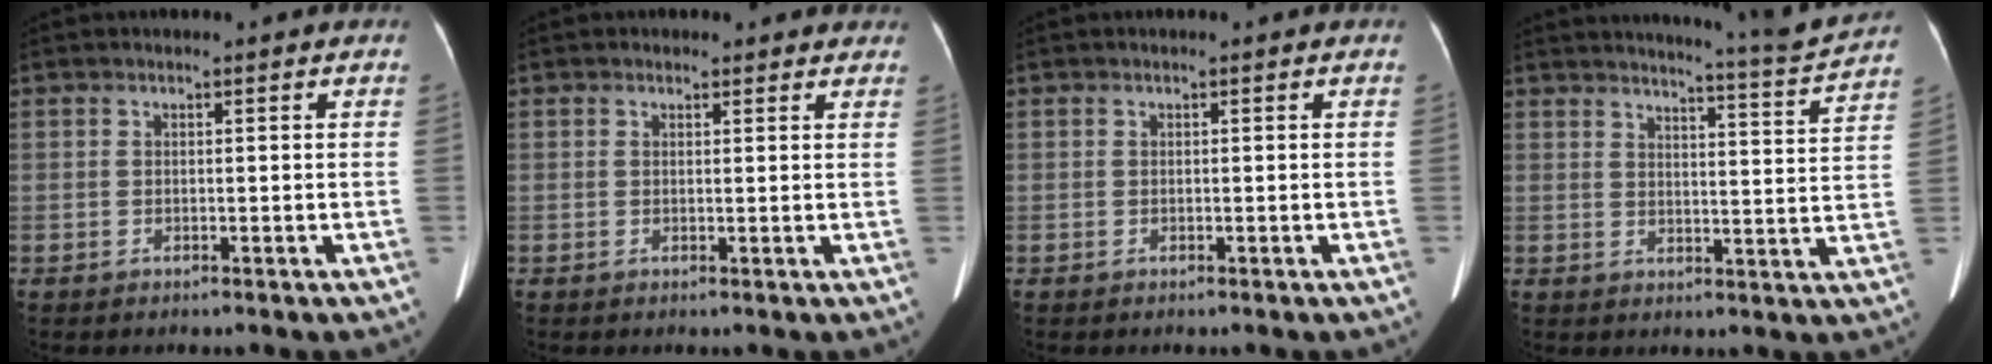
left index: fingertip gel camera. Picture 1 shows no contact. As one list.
[{"total": 2.6, "force": [2.2, 1.3, 0.5], "torque": [0.002, 0.004, 0.015]}, {"total": 0.0}, {"total": 10.9, "force": [10.5, -2.0, 2.3], "torque": [-0.047, -0.044, 0.134]}]